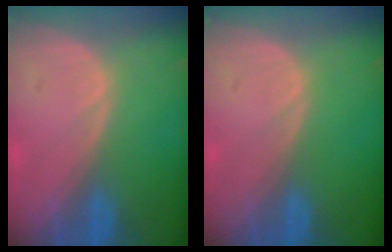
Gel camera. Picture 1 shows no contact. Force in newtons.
{"total": 0.0}